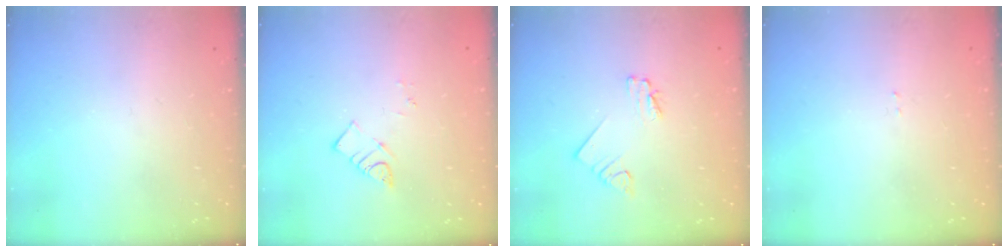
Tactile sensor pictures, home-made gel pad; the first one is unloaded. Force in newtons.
{"total": 3.5, "press": 3.5, "slide": 0.2}
{"total": 1.7, "press": 1.7, "slide": 0.1}
{"total": 1.5, "press": 1.5, "slide": 0.2}